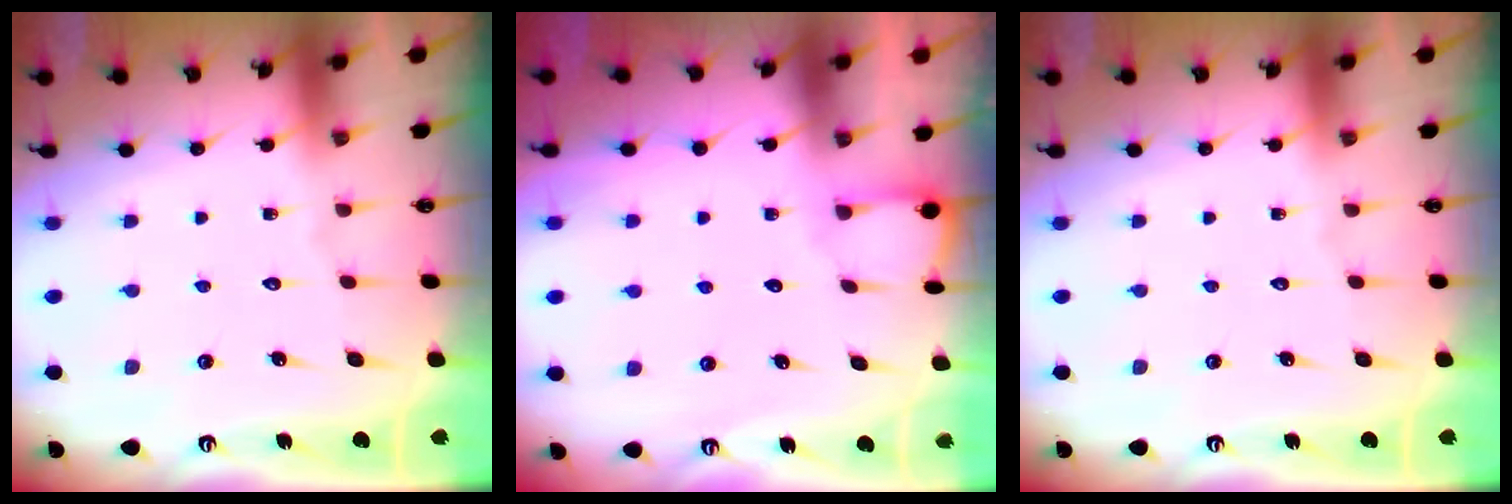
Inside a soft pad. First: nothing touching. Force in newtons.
{"total": 2.0, "press": 2.0, "slide": 0.2}
{"total": 0.0}